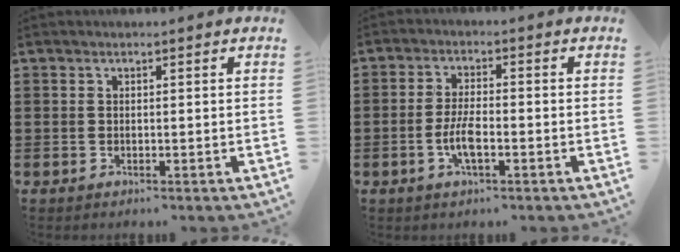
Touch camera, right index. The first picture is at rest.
{"total": 4.6, "force": [-1.5, 1.4, 4.1], "torque": [-0.092, -0.001, -0.033]}